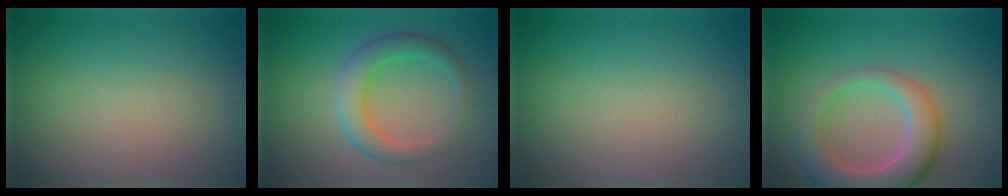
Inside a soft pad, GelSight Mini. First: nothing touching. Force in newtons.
{"total": 4.1, "press": 4.1, "slide": 0.1}
{"total": 0.0}
{"total": 6.8, "press": 6.8, "slide": 0.7}